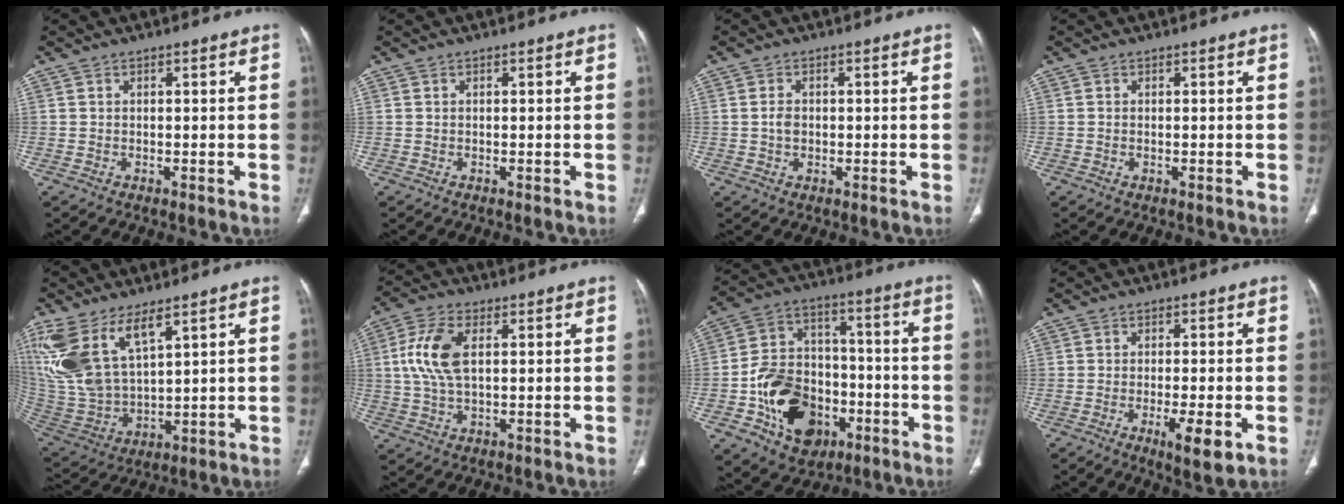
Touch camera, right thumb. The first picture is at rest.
{"total": 0.0}
{"total": 2.4, "force": [0.0, 1.7, 1.6], "torque": [-0.027, 0.002, 0.001]}
{"total": 0.0}
{"total": 16.7, "force": [9.3, 7.4, 11.8], "torque": [-0.255, -0.033, 0.207]}
{"total": 9.2, "force": [1.7, 4.7, 7.7], "torque": [-0.173, 0.007, 0.032]}
{"total": 19.1, "force": [-6.8, 13.9, 11.2], "torque": [-0.146, 0.045, -0.103]}
{"total": 6.3, "force": [-2.3, 1.5, 5.7], "torque": [-0.093, -0.011, -0.035]}